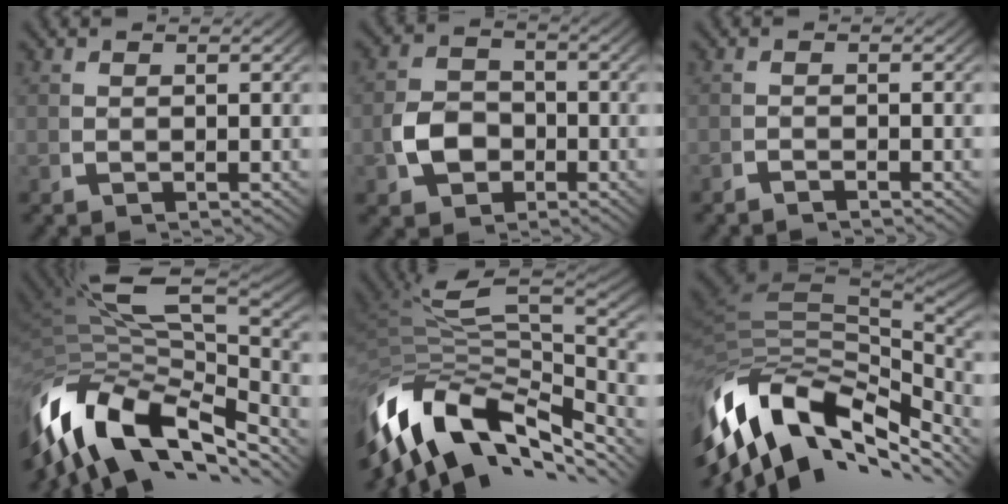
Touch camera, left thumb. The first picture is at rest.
{"total": 5.2, "force": [-1.5, 4.1, 2.8], "torque": [-0.060, -0.017, -0.018]}
{"total": 1.0, "force": [-1.0, 0.1, 0.1], "torque": [0.003, -0.001, -0.024]}
{"total": 15.5, "force": [-2.5, 9.1, 12.3], "torque": [-0.231, -0.019, -0.028]}
{"total": 14.5, "force": [-3.5, 8.6, 11.1], "torque": [-0.225, -0.022, -0.041]}
{"total": 17.4, "force": [-3.3, 10.3, 13.7], "torque": [-0.267, -0.024, -0.029]}